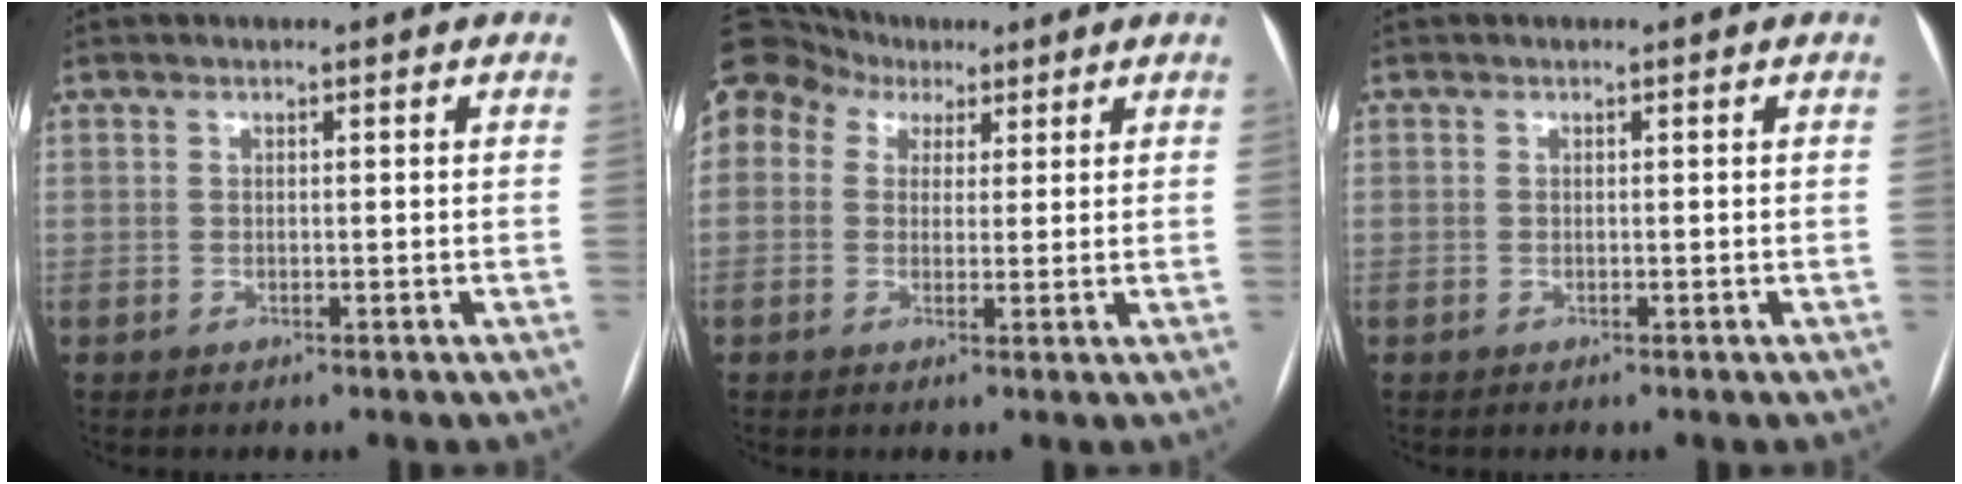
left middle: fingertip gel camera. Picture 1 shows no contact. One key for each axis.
{"total": 18.3, "fx": 9.3, "fy": 14.0, "fz": 7.1, "tx": -0.225, "ty": 0.101, "tz": 0.176}
{"total": 0.0}